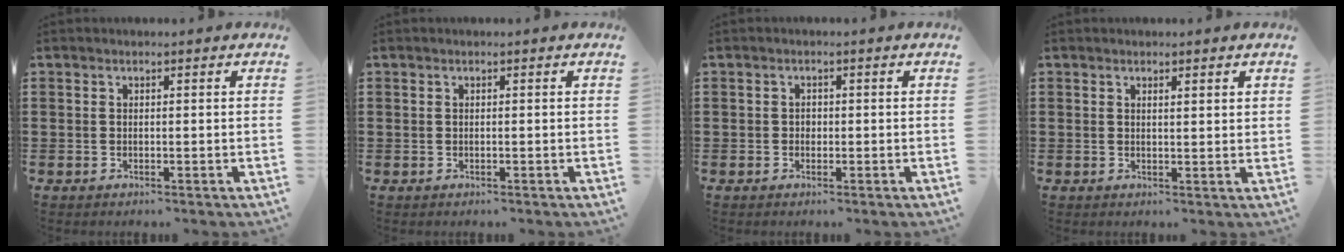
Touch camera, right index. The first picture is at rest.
{"total": 0.0}
{"total": 0.8, "force": [-0.1, 0.7, 0.4], "torque": [-0.010, 0.003, -0.002]}
{"total": 1.1, "force": [0.9, 0.2, 0.6], "torque": [-0.011, 0.002, 0.017]}